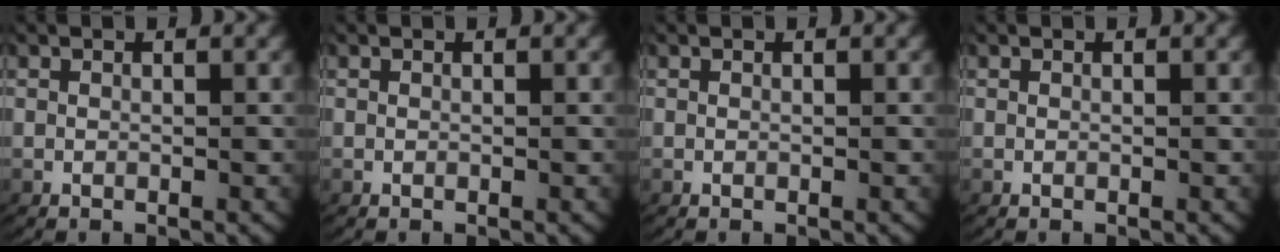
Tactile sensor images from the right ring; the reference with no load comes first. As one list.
[{"total": 0.0}, {"total": 0.0}, {"total": 0.0}]